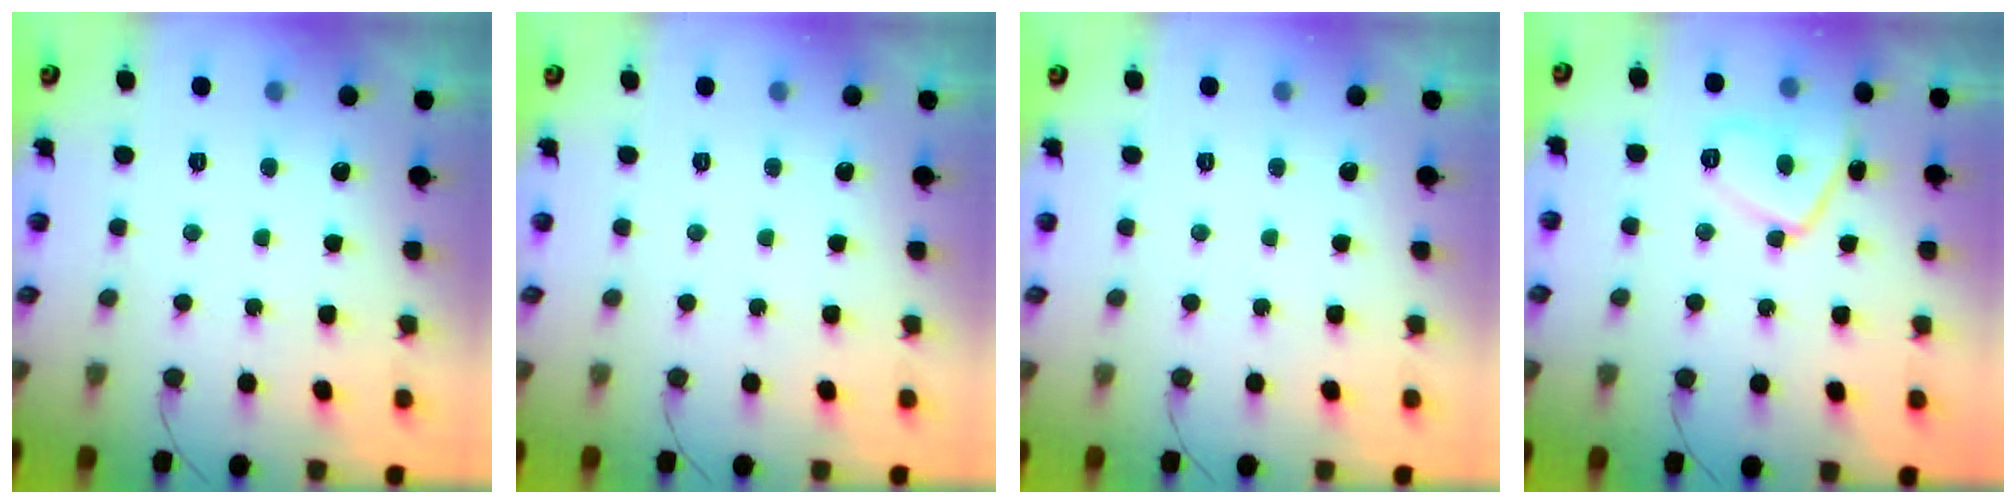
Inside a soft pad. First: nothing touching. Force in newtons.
{"total": 0.0}
{"total": 0.0}
{"total": 10.5, "press": 10.5, "slide": 0.8}